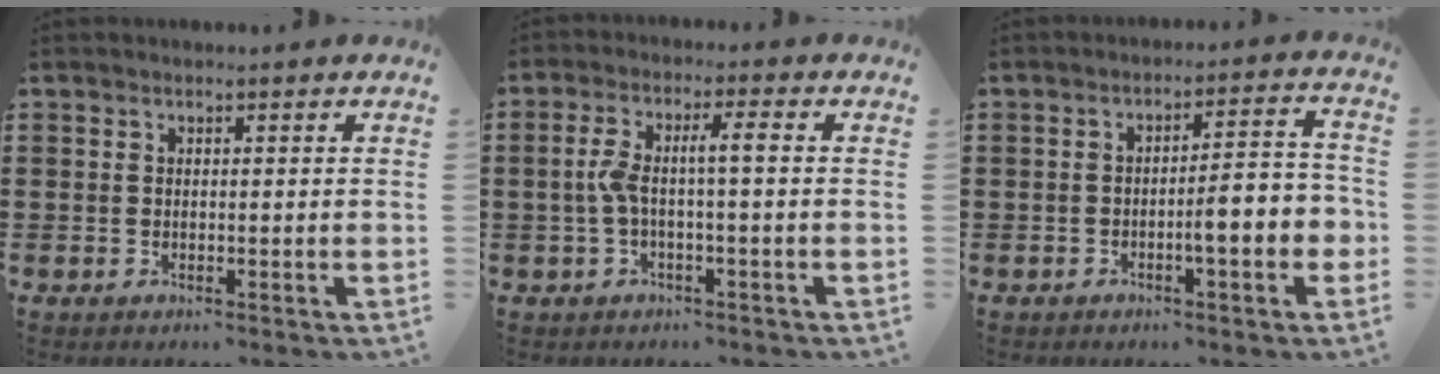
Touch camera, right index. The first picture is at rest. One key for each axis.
{"total": 4.9, "fx": -0.6, "fy": 0.5, "fz": 4.9, "tx": -0.105, "ty": -0.002, "tz": -0.021}
{"total": 5.7, "fx": -2.0, "fy": 0.8, "fz": 5.2, "tx": -0.080, "ty": -0.003, "tz": -0.039}